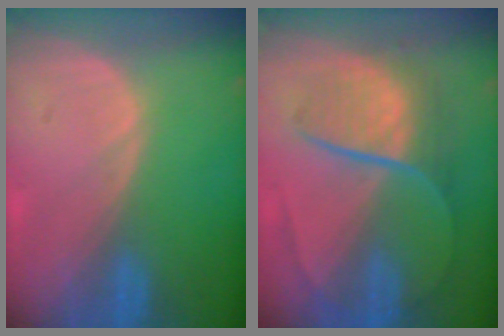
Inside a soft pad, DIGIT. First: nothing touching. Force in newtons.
{"total": 8.9, "press": 7.5, "slide": 4.7}